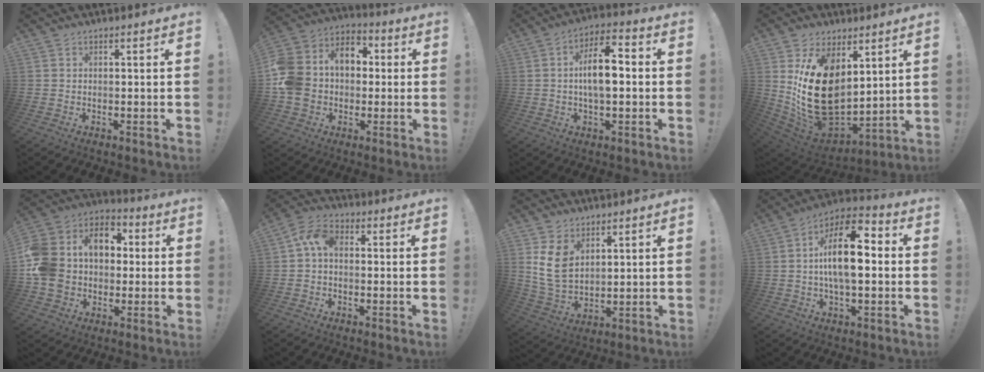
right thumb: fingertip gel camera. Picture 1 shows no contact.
{"total": 15.0, "force": [0.7, 12.6, 8.1], "torque": [-0.161, 0.013, 0.019]}
{"total": 10.9, "force": [-0.3, 4.9, 9.7], "torque": [-0.161, 0.010, -0.011]}
{"total": 23.4, "force": [3.7, 15.5, 17.2], "torque": [-0.321, -0.038, 0.085]}
{"total": 16.3, "force": [1.4, 13.7, 8.8], "torque": [-0.169, 0.010, 0.035]}
{"total": 7.2, "force": [0.7, 4.5, 5.6], "torque": [-0.115, 0.012, 0.016]}
{"total": 10.4, "force": [4.3, 7.1, 6.3], "torque": [-0.125, -0.020, 0.084]}
{"total": 15.4, "force": [0.5, 6.7, 13.9], "torque": [-0.242, 0.003, -0.003]}